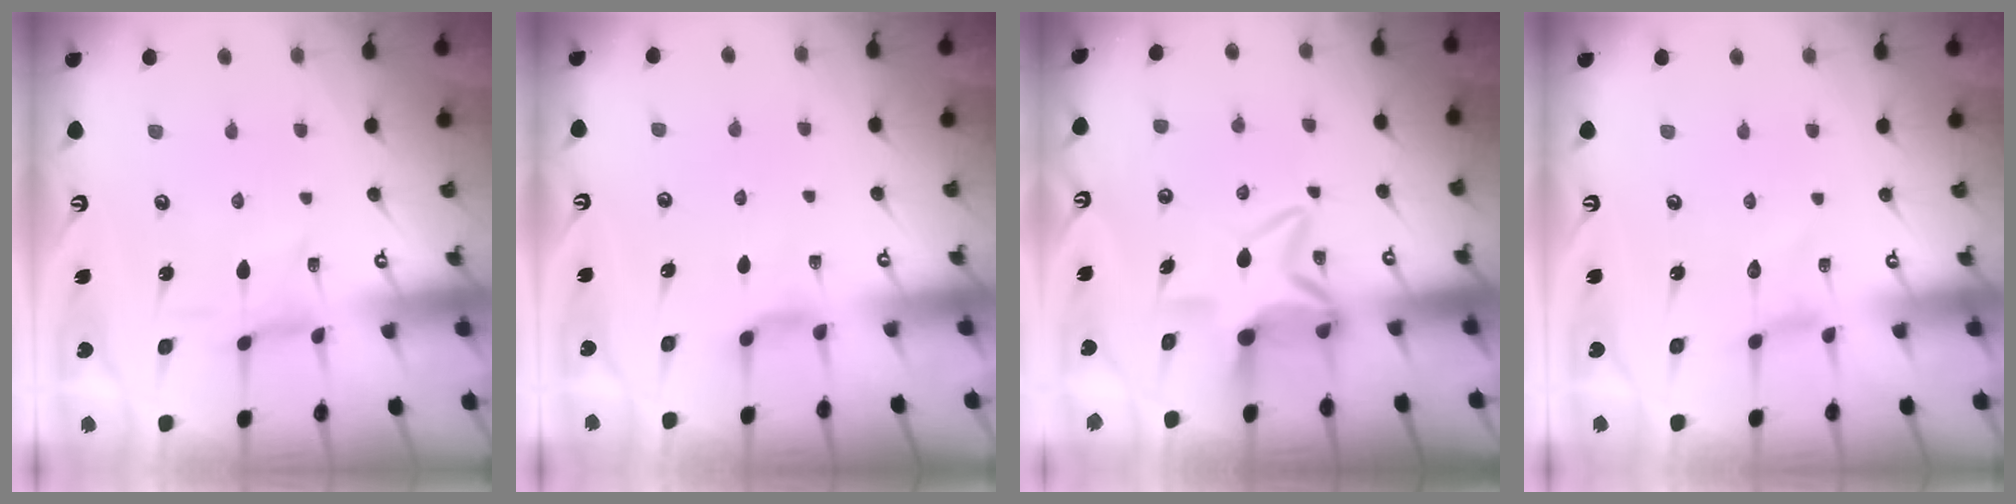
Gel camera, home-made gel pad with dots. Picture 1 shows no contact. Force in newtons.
{"total": 1.9, "press": 1.9, "slide": 0.4}
{"total": 7.0, "press": 6.9, "slide": 1.1}
{"total": 0.0}